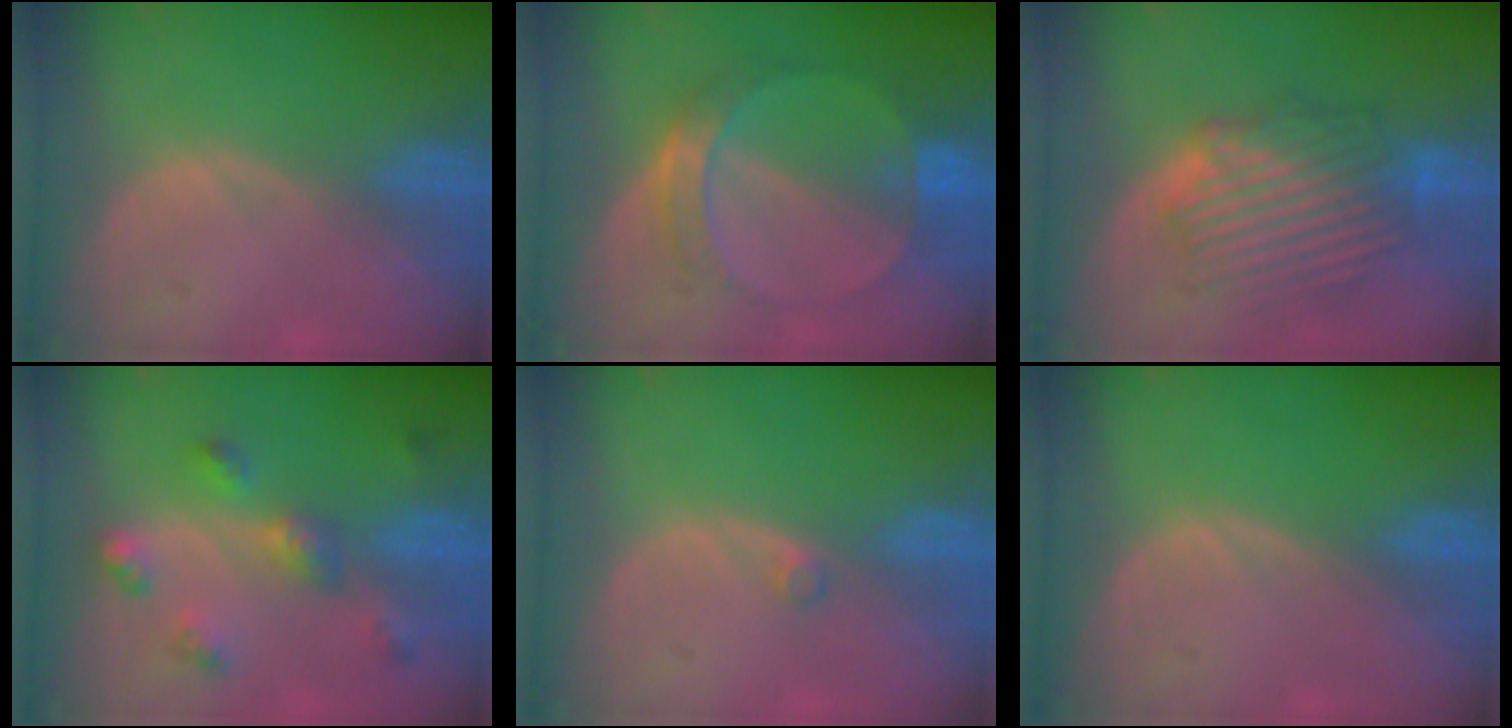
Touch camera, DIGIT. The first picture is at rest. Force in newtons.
{"total": 7.2, "press": 6.4, "slide": 3.3}
{"total": 8.7, "press": 8.4, "slide": 2.1}
{"total": 6.4, "press": 5.7, "slide": 2.8}
{"total": 0.9, "press": 0.9, "slide": 0.2}
{"total": 0.0}